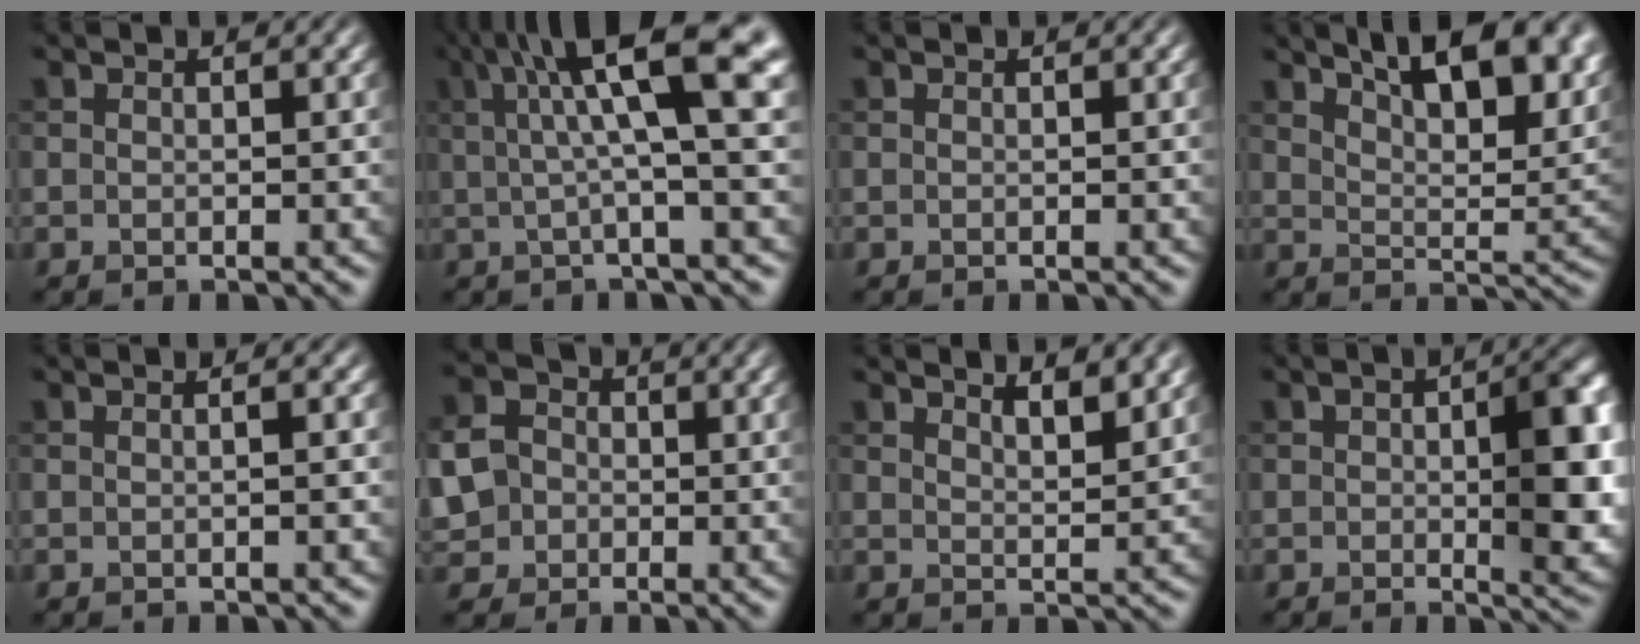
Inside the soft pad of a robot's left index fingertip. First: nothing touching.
{"total": 10.1, "force": [3.0, 1.9, 9.4], "torque": [-0.131, 0.026, 0.039]}
{"total": 0.0}
{"total": 12.9, "force": [8.4, 4.8, 8.5], "torque": [-0.090, 0.025, 0.103]}
{"total": 1.8, "force": [0.0, 0.8, 1.7], "torque": [-0.009, 0.004, -0.005]}
{"total": 6.9, "force": [-1.4, 6.2, 2.7], "torque": [-0.064, -0.005, -0.050]}
{"total": 3.5, "force": [2.8, 1.0, 1.9], "torque": [-0.013, 0.005, 0.035]}
{"total": 8.4, "force": [0.2, 3.6, 7.7], "torque": [-0.103, -0.002, 0.004]}